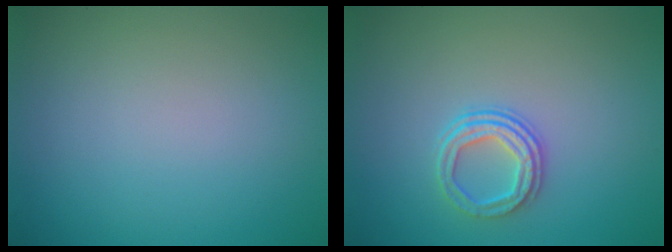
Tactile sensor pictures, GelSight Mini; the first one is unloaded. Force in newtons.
{"total": 2.8, "press": 2.3, "slide": 1.5}